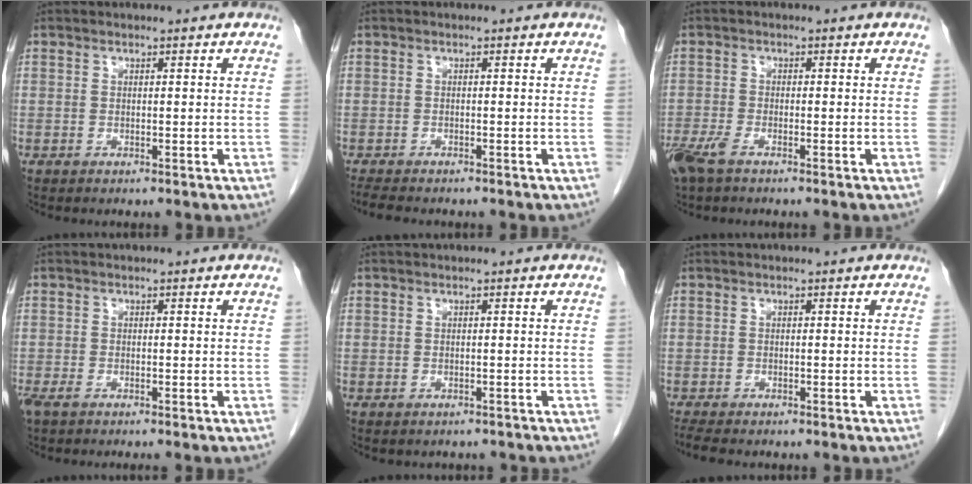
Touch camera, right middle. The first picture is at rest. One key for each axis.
{"total": 4.5, "fx": -3.9, "fy": 1.1, "fz": 2.0, "tx": -0.035, "ty": -0.011, "tz": -0.059}
{"total": 4.2, "fx": -2.9, "fy": 1.2, "fz": 2.8, "tx": -0.065, "ty": -0.008, "tz": -0.056}
{"total": 2.3, "fx": -1.7, "fy": 0.6, "fz": 1.5, "tx": -0.030, "ty": -0.007, "tz": -0.028}
{"total": 2.0, "fx": -1.8, "fy": 0.9, "fz": 0.2, "tx": -0.008, "ty": 0.000, "tz": -0.021}
{"total": 4.0, "fx": -3.4, "fy": 0.9, "fz": 2.0, "tx": -0.034, "ty": -0.012, "tz": -0.052}